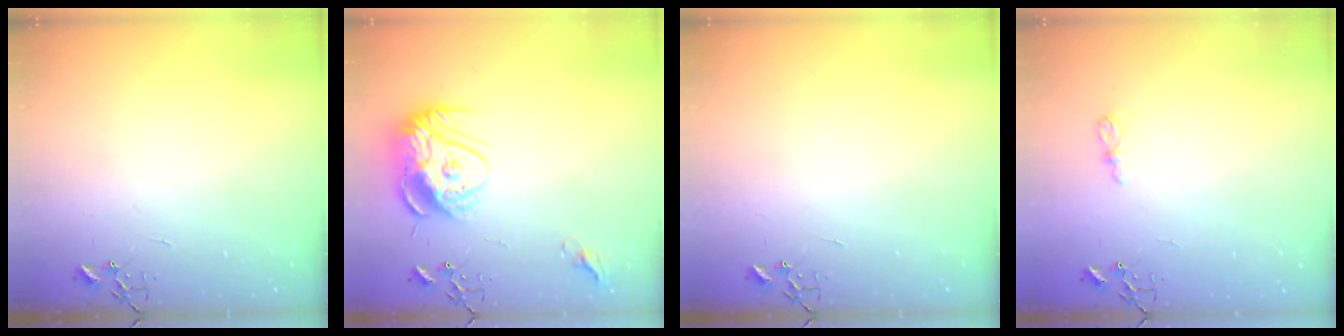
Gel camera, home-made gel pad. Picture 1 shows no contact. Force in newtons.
{"total": 15.6, "press": 15.6, "slide": 1.3}
{"total": 0.0}
{"total": 5.7, "press": 5.7, "slide": 0.3}